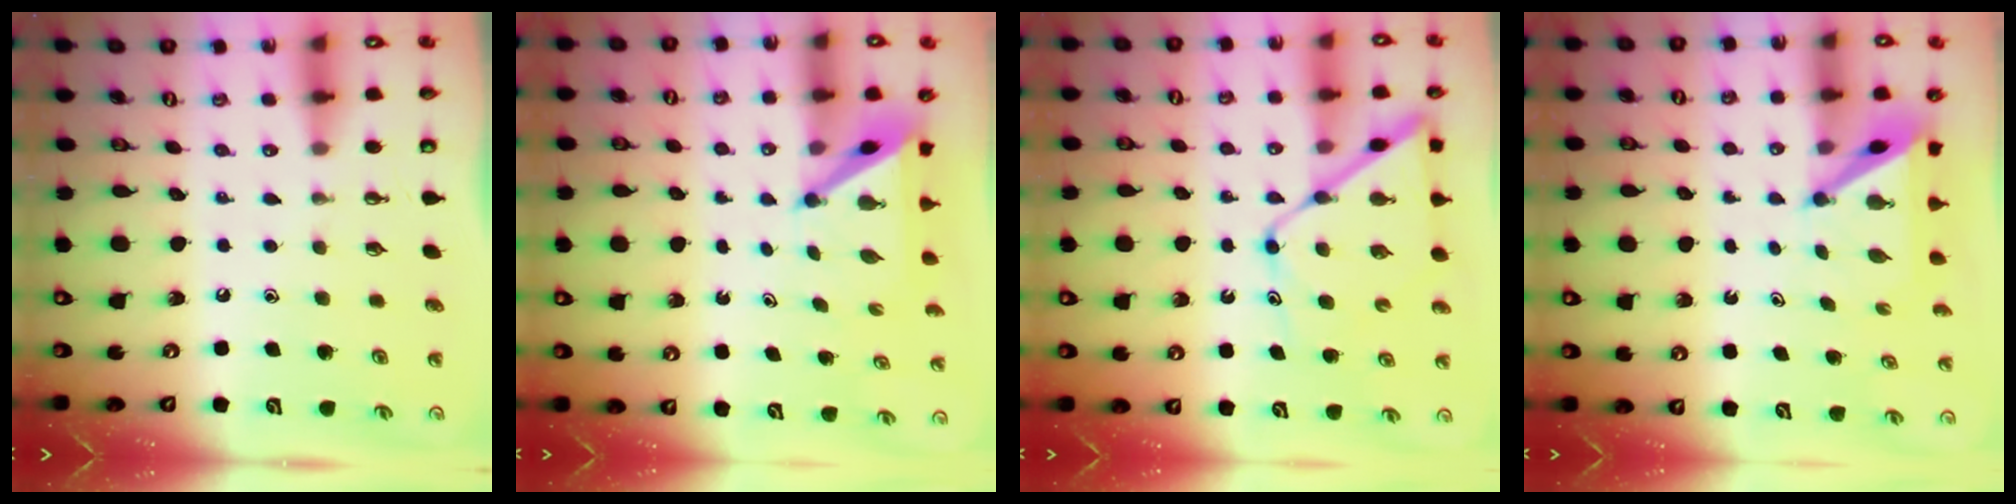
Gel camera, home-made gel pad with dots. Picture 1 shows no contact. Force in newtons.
{"total": 4.9, "press": 4.8, "slide": 0.5}
{"total": 11.4, "press": 11.4, "slide": 0.8}
{"total": 5.1, "press": 5.1, "slide": 0.2}